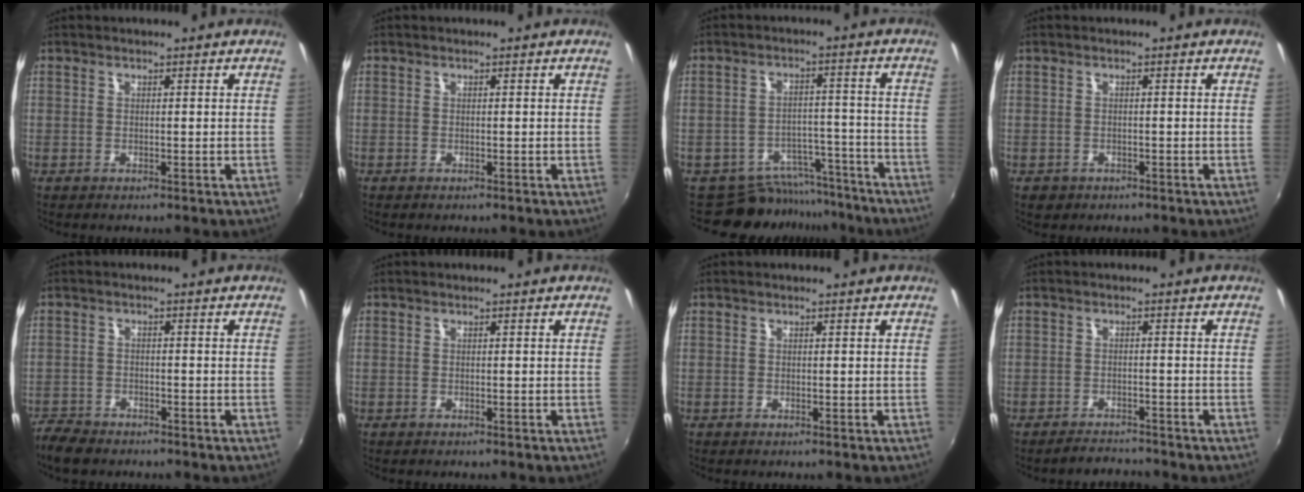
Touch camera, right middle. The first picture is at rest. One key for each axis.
{"total": 0.0}
{"total": 10.0, "fx": -8.9, "fy": 4.4, "fz": 0.8, "tx": -0.017, "ty": 0.032, "tz": -0.117}
{"total": 2.2, "fx": -1.0, "fy": 1.7, "fz": 0.8, "tx": -0.020, "ty": -0.003, "tz": -0.012}
{"total": 5.4, "fx": -4.7, "fy": 2.0, "fz": 1.6, "tx": -0.055, "ty": -0.014, "tz": -0.090}
{"total": 0.0}
{"total": 0.0}
{"total": 3.3, "fx": -3.3, "fy": 0.6, "fz": 0.2, "tx": -0.018, "ty": 0.004, "tz": -0.054}